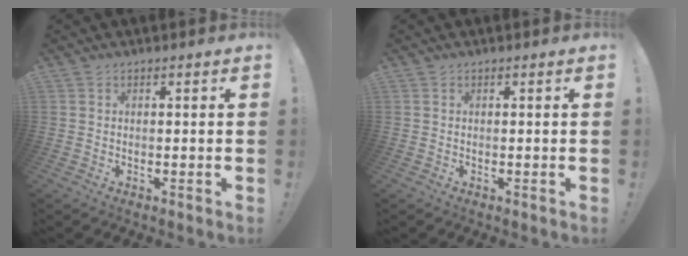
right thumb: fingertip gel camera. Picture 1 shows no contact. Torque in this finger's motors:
{"motor_torque": [-0.02, -0.16, 0.08, 0.03, 0.00]}